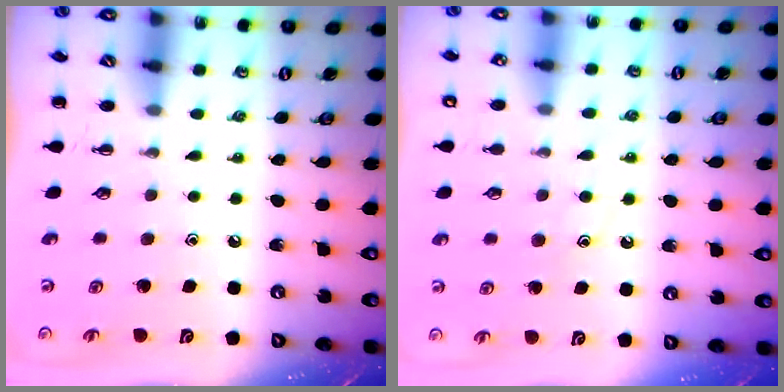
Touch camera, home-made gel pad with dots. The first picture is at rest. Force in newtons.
{"total": 8.3, "press": 8.3, "slide": 1.1}